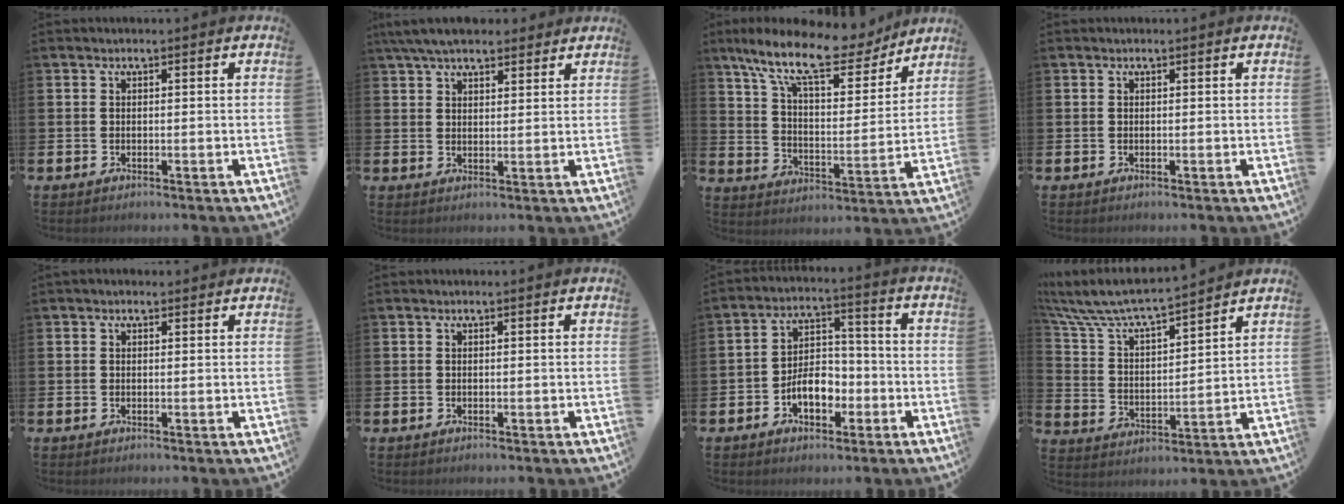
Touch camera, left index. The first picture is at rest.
{"total": 6.0, "force": [5.4, 1.7, 2.0], "torque": [-0.052, -0.011, 0.100]}
{"total": 13.3, "force": [10.9, 3.9, 6.7], "torque": [-0.159, -0.058, 0.188]}
{"total": 0.0}
{"total": 0.5, "force": [0.2, 0.4, 0.3], "torque": [0.007, 0.001, 0.000]}
{"total": 0.0}
{"total": 6.1, "force": [-2.5, 4.0, 4.0], "torque": [-0.058, 0.011, -0.048]}
{"total": 7.3, "force": [6.9, 1.1, 2.1], "torque": [-0.078, -0.051, 0.117]}